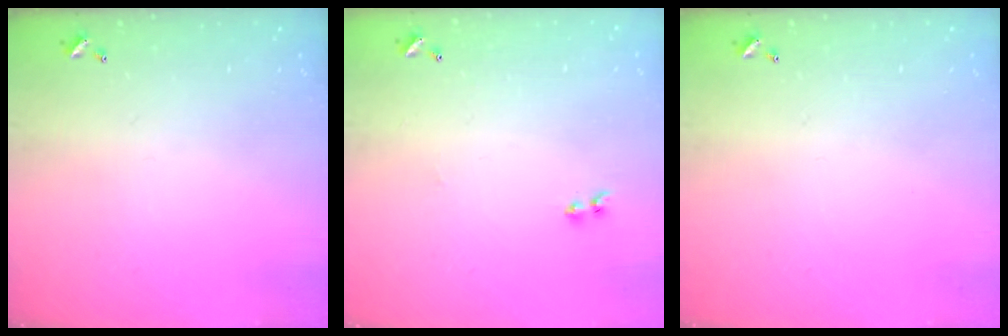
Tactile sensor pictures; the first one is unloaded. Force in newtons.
{"total": 2.1, "press": 1.9, "slide": 1.0}
{"total": 0.0}